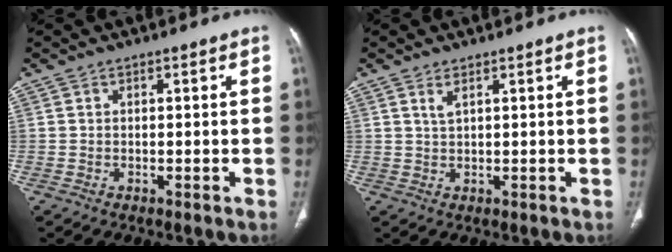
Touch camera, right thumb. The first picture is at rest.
{"total": 1.7, "force": [1.0, 0.4, 1.3], "torque": [-0.032, -0.003, 0.025]}